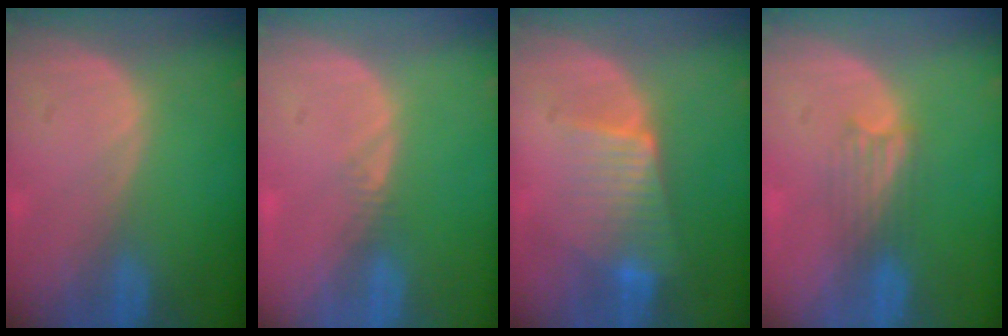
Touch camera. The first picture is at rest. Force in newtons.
{"total": 0.9, "press": 0.8, "slide": 0.4}
{"total": 6.5, "press": 6.1, "slide": 2.4}
{"total": 3.3, "press": 2.9, "slide": 1.5}